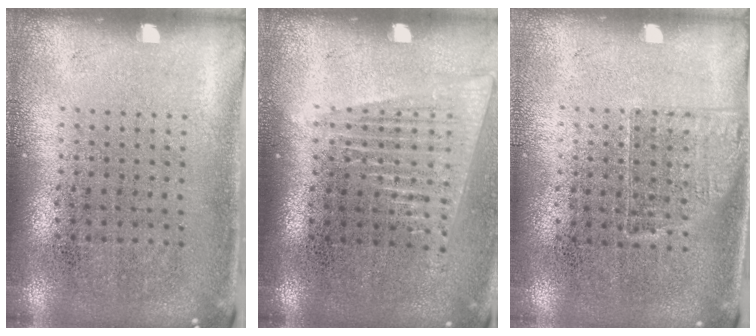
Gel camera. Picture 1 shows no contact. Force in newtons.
{"total": 1.4, "press": 1.3, "slide": 0.6}
{"total": 1.2, "press": 0.9, "slide": 0.7}